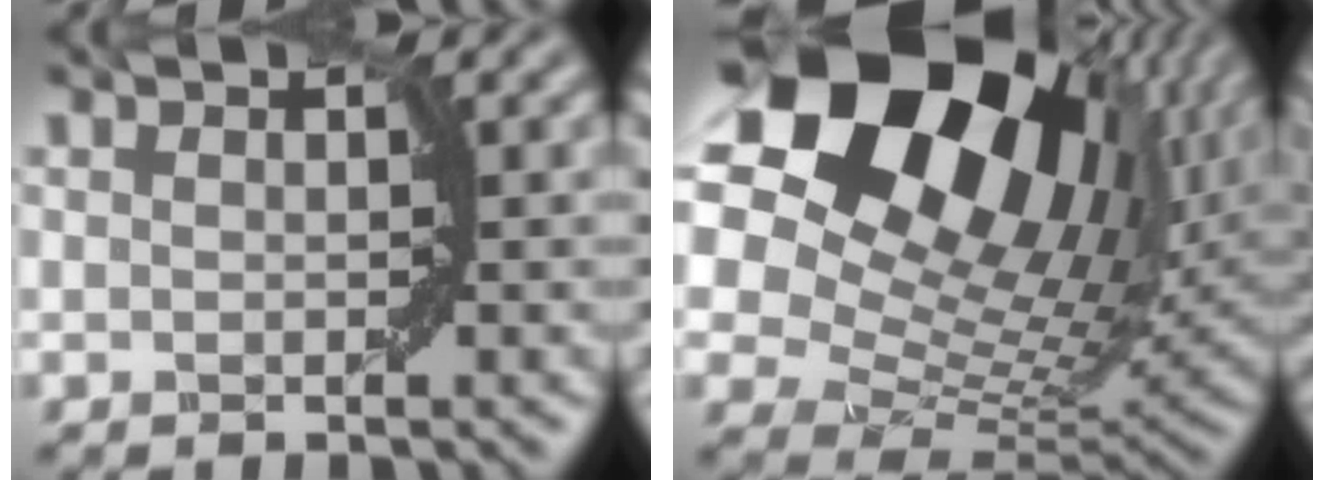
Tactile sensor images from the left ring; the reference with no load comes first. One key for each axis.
{"total": 19.7, "fx": 9.3, "fy": 12.6, "fz": 12.0, "tx": -0.227, "ty": 0.036, "tz": 0.153}